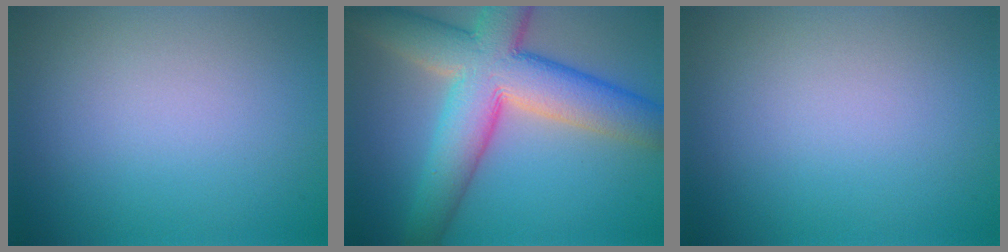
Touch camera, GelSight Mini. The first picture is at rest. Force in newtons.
{"total": 11.0, "press": 11.0, "slide": 0.6}
{"total": 0.0}